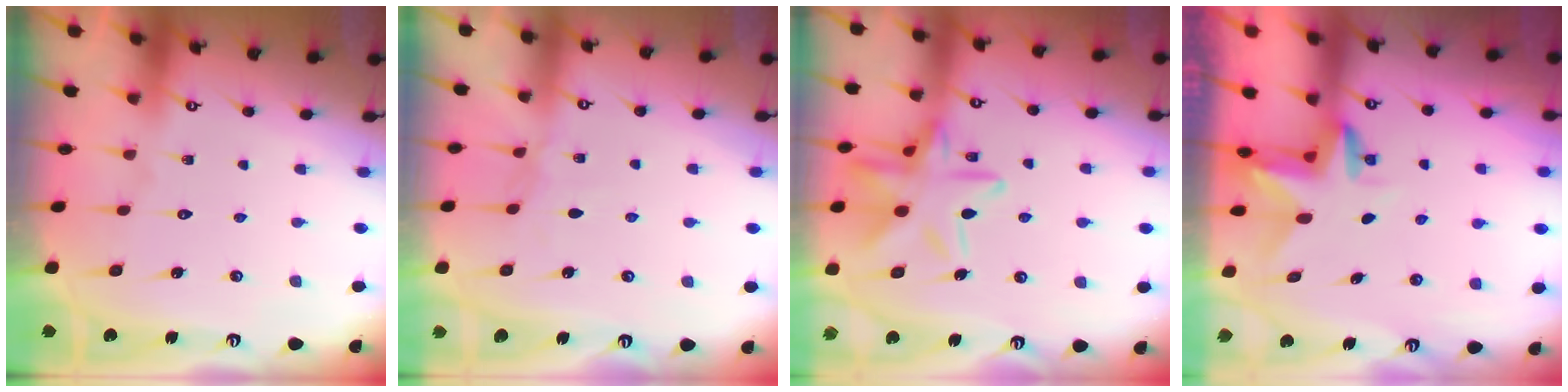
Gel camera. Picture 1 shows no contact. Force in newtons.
{"total": 4.2, "press": 4.1, "slide": 0.4}
{"total": 17.4, "press": 17.3, "slide": 1.2}
{"total": 3.1, "press": 3.1, "slide": 0.2}